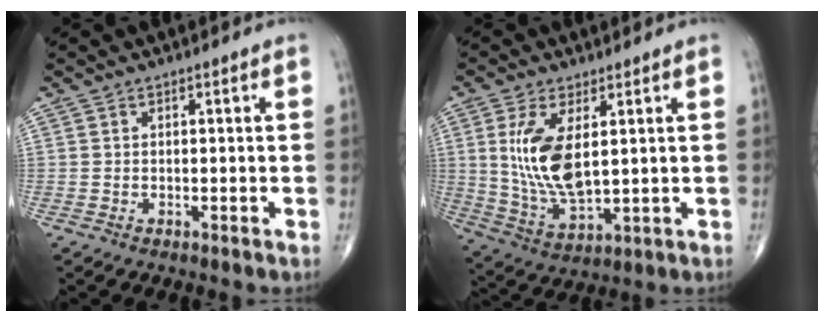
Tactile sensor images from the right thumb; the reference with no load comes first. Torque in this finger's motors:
{"motor_torque": [-0.53, 1.24, 1.26, 0.53, 0.29]}